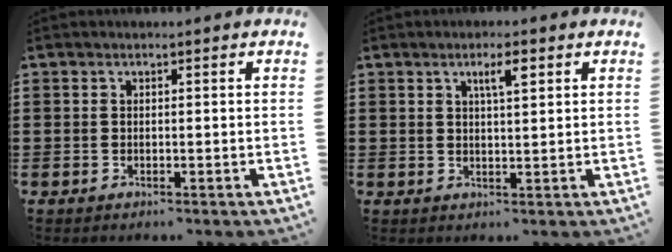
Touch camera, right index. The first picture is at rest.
{"total": 3.2, "force": [1.5, 0.7, 2.7], "torque": [-0.050, 0.004, 0.022]}